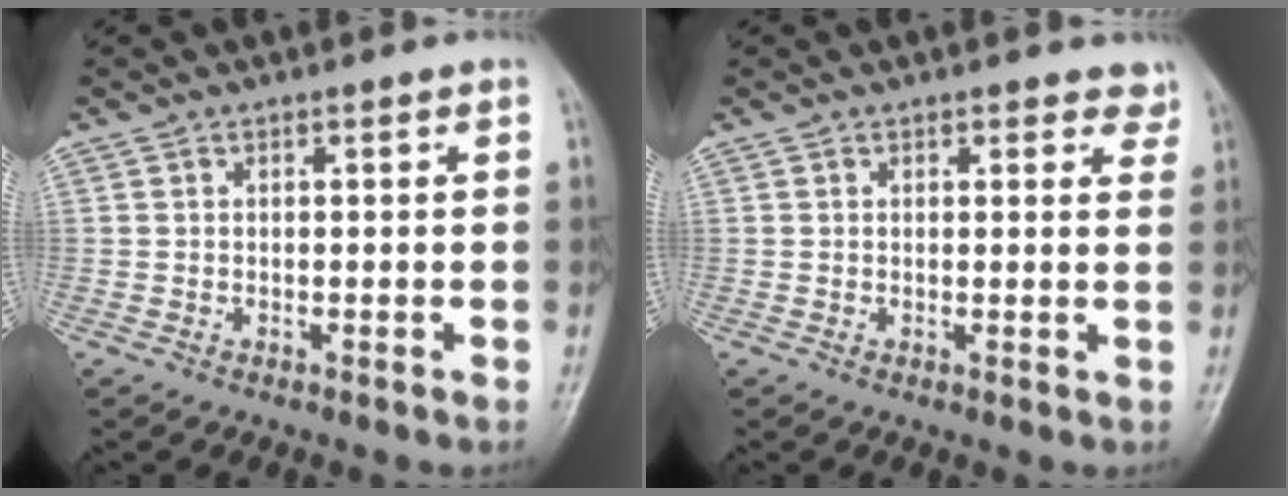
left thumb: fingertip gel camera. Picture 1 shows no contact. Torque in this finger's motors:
{"motor_torque": [-0.04, -0.01, -0.19, -0.05, 0.05]}